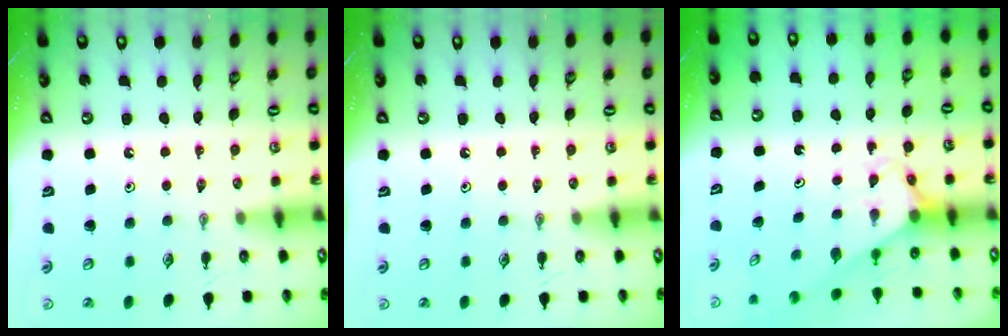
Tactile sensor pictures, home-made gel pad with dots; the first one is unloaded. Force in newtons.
{"total": 0.0}
{"total": 2.6, "press": 2.6, "slide": 0.1}